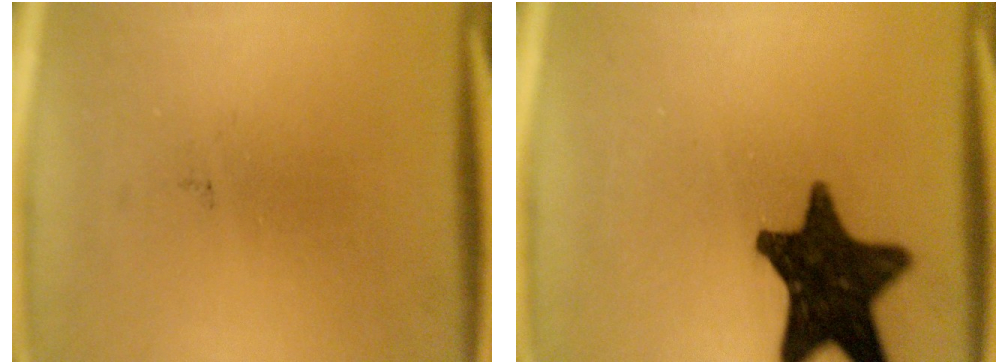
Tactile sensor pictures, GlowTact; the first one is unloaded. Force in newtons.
{"total": 15.6}